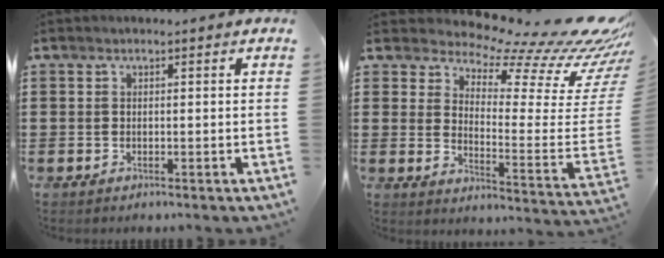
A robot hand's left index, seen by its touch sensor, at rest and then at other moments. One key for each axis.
{"total": 10.6, "fx": 8.2, "fy": 2.3, "fz": 6.3, "tx": -0.105, "ty": -0.081, "tz": 0.131}